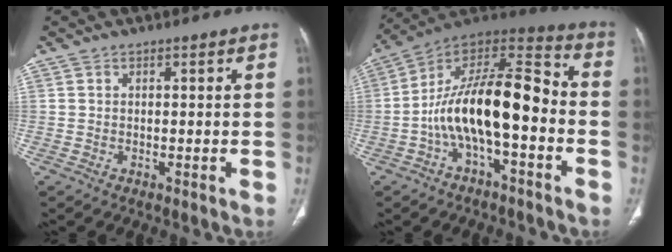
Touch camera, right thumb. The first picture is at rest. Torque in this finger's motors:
{"motor_torque": [0.54, 0.52, 1.41, -1.36, 0.22]}